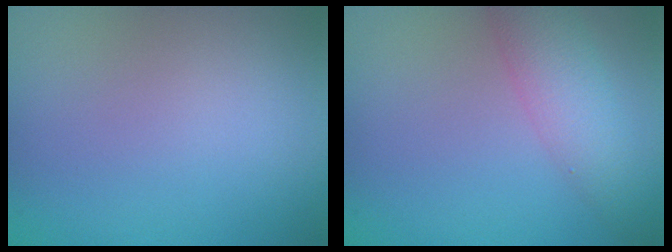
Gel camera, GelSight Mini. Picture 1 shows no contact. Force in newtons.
{"total": 4.3, "press": 4.3, "slide": 0.1}